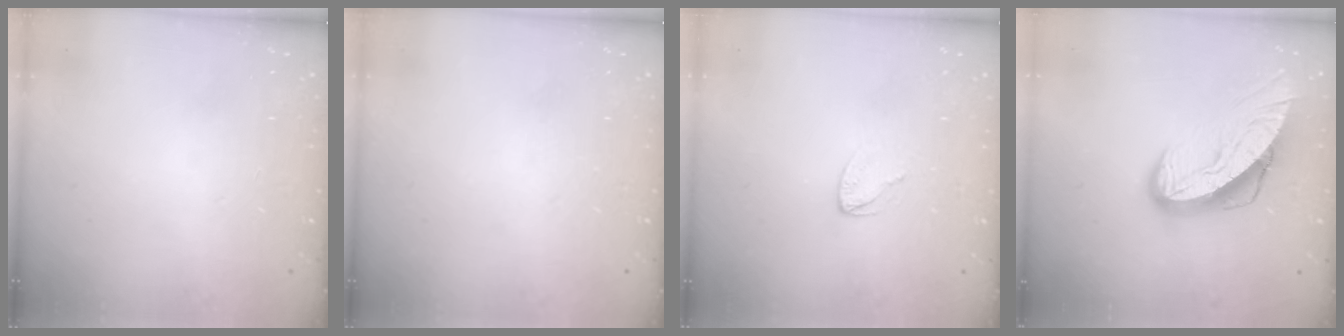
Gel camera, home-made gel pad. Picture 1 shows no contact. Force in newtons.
{"total": 0.0}
{"total": 2.4, "press": 2.4, "slide": 0.2}
{"total": 10.6, "press": 10.6, "slide": 0.9}